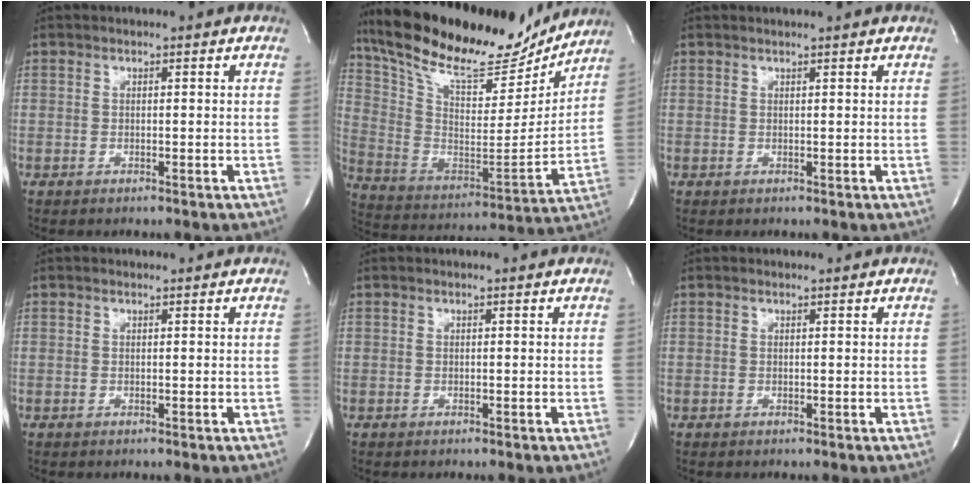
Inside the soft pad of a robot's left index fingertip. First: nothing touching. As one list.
[{"total": 25.3, "force": [21.6, 6.4, 11.5], "torque": [-0.219, -0.006, 0.341]}, {"total": 1.7, "force": [1.6, -0.2, 0.4], "torque": [-0.010, 0.008, 0.024]}, {"total": 0.0}, {"total": 0.0}, {"total": 0.0}]